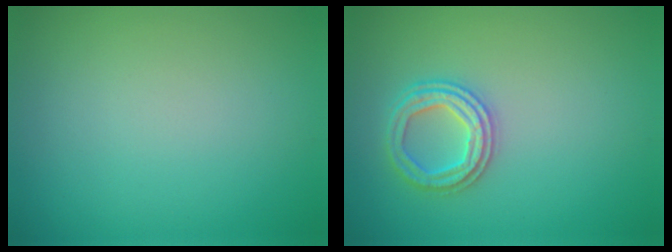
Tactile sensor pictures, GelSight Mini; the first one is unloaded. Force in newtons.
{"total": 2.6, "press": 2.6, "slide": 0.1}